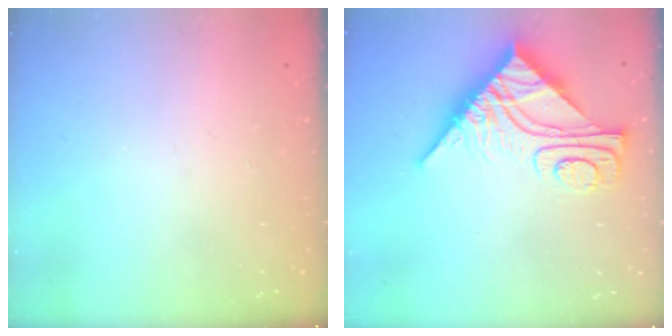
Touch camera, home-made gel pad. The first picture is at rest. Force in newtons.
{"total": 13.7, "press": 13.7, "slide": 1.2}